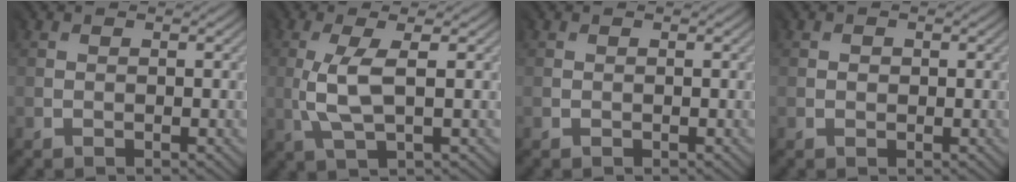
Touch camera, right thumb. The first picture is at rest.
{"total": 4.2, "force": [0.1, 1.1, 4.1], "torque": [-0.101, 0.005, 0.003]}
{"total": 0.0}
{"total": 0.7, "force": [0.3, 0.6, -0.1], "torque": [0.004, -0.001, 0.008]}